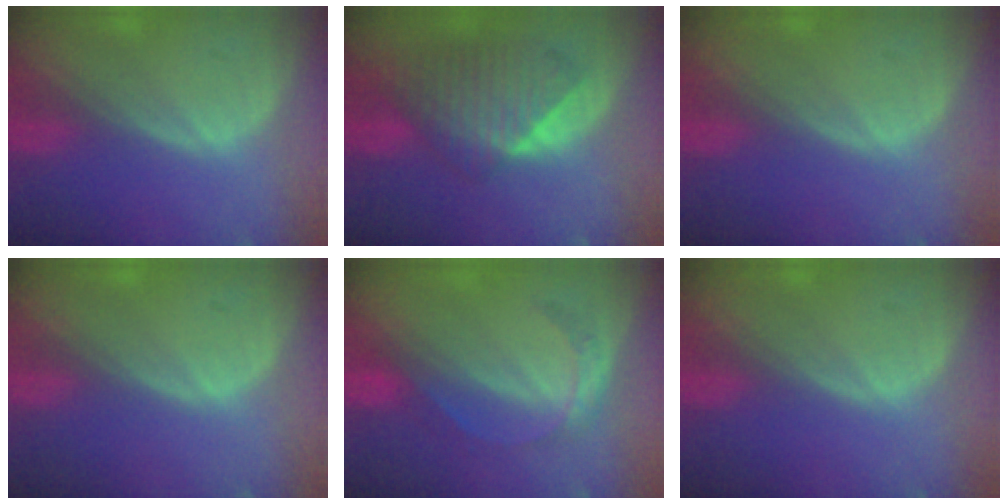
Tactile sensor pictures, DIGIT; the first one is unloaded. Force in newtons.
{"total": 8.4, "press": 8.2, "slide": 2.1}
{"total": 0.0}
{"total": 0.6, "press": 0.1, "slide": 0.6}
{"total": 4.4, "press": 4.2, "slide": 1.2}
{"total": 0.0}